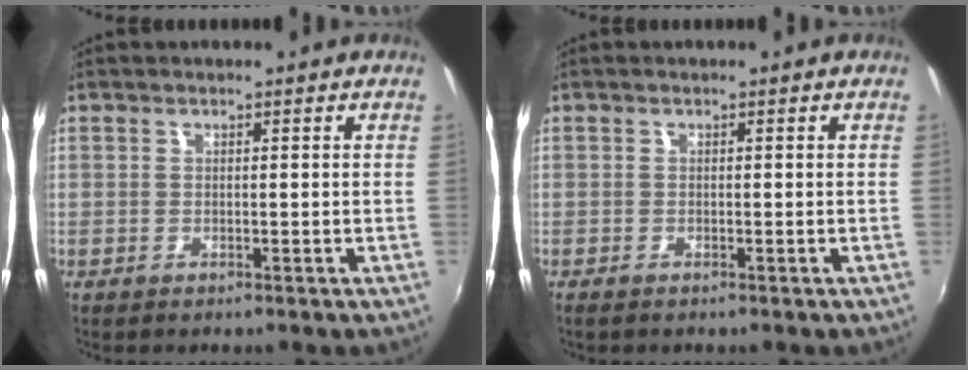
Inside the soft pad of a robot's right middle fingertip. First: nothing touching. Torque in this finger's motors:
{"motor_torque": [-0.16, 0.09, -0.02, -0.01]}